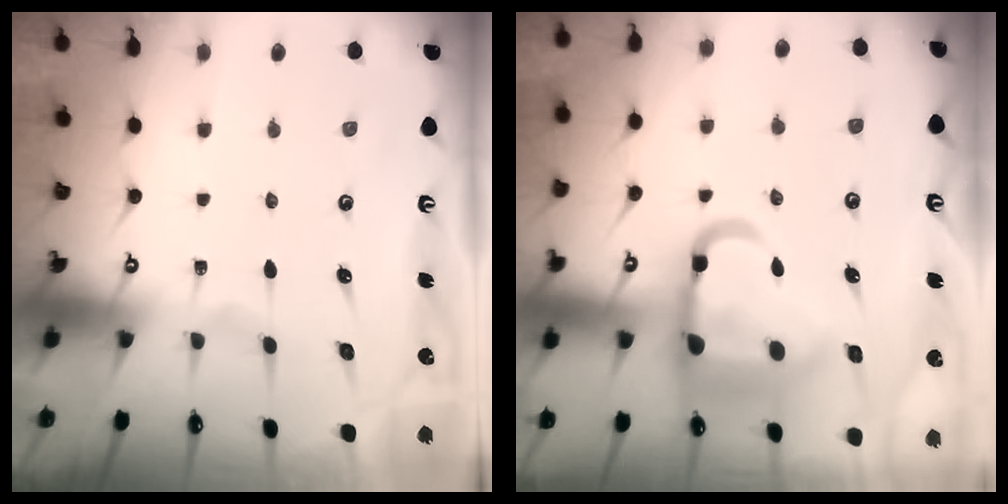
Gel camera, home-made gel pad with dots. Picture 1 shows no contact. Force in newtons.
{"total": 16.1, "press": 16.0, "slide": 1.8}